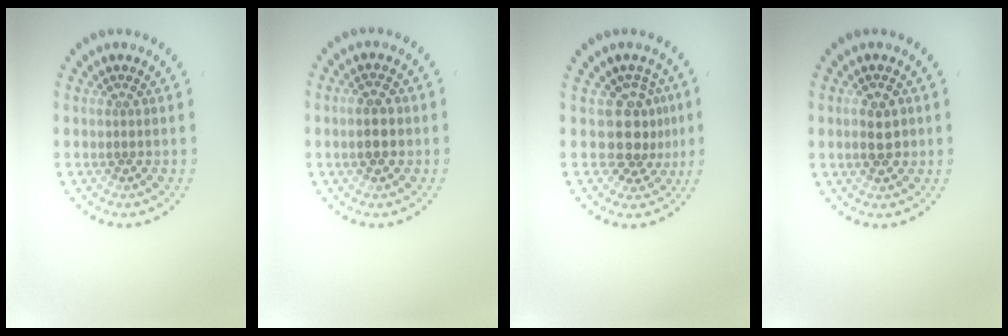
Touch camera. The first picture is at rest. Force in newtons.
{"total": 2.4, "press": 2.4, "slide": 0.2}
{"total": 3.5, "press": 2.7, "slide": 2.2}
{"total": 2.6, "press": 2.6, "slide": 0.2}